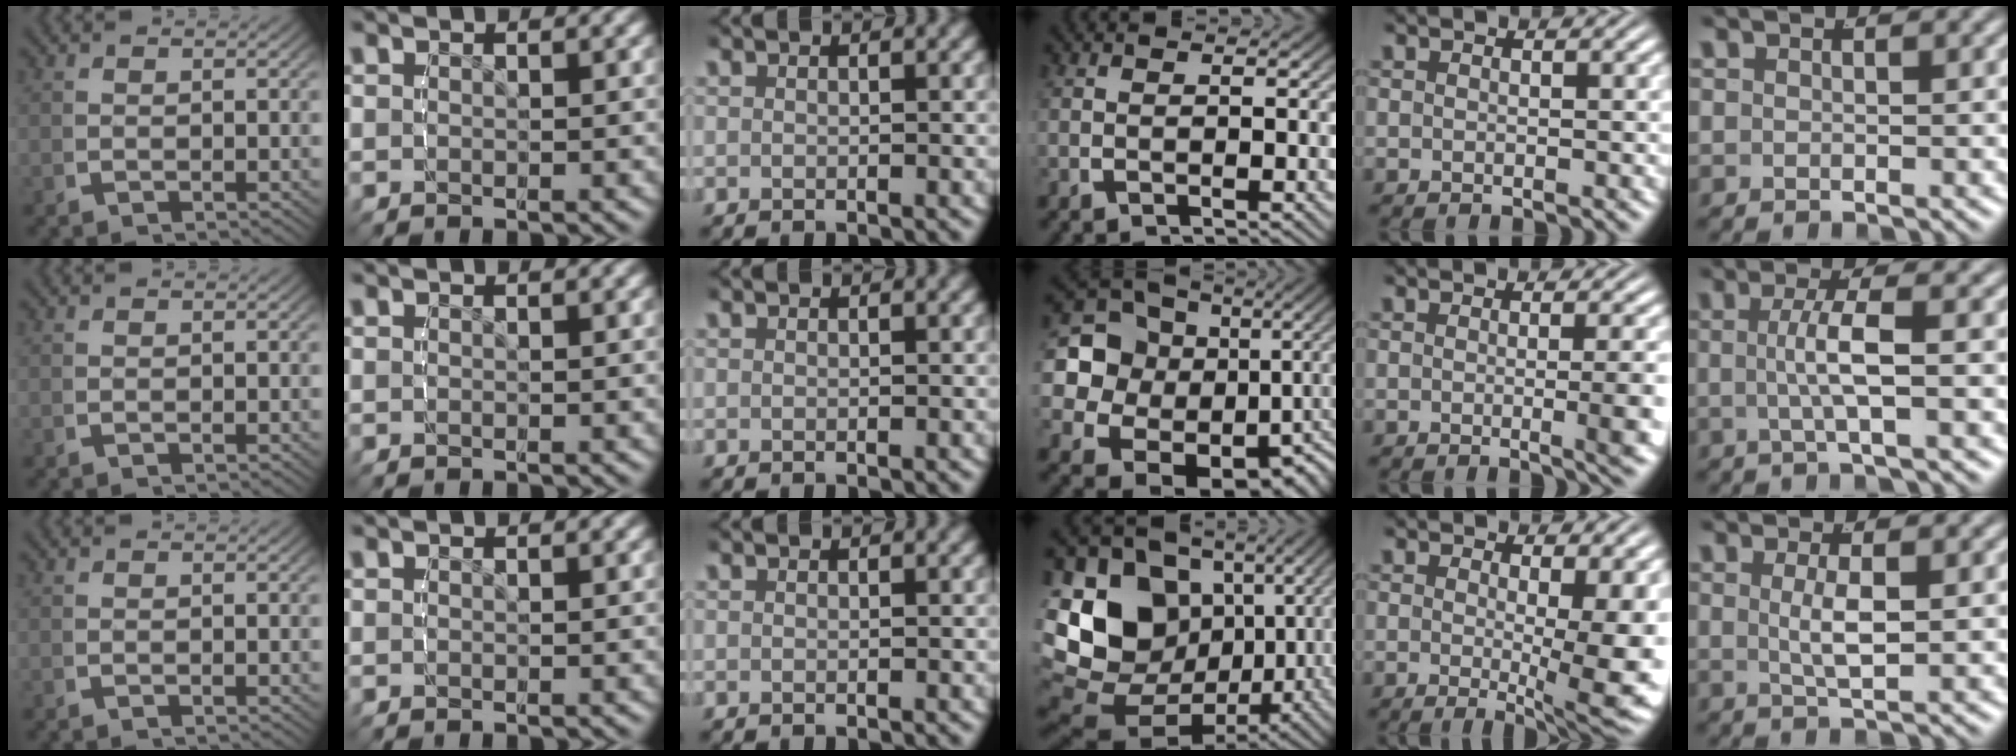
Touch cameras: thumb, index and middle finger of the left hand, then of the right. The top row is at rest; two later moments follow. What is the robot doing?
{"motion": "lift_and_place", "object": "glue stick"}